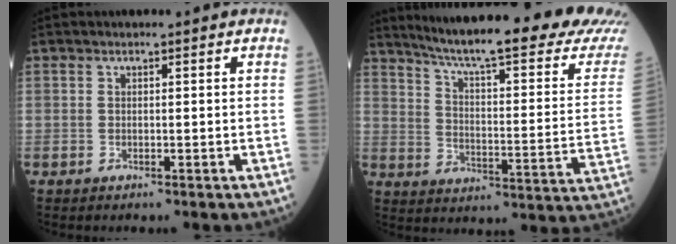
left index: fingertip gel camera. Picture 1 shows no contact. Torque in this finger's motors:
{"motor_torque": [0.85, -1.29, 0.57, 0.15]}